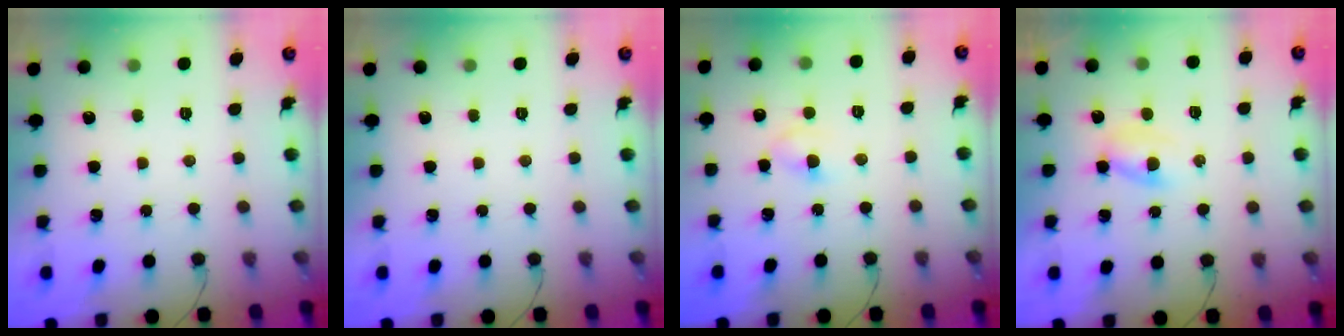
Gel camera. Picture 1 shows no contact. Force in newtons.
{"total": 0.0}
{"total": 2.5, "press": 2.3, "slide": 1.0}
{"total": 2.0, "press": 1.8, "slide": 0.9}